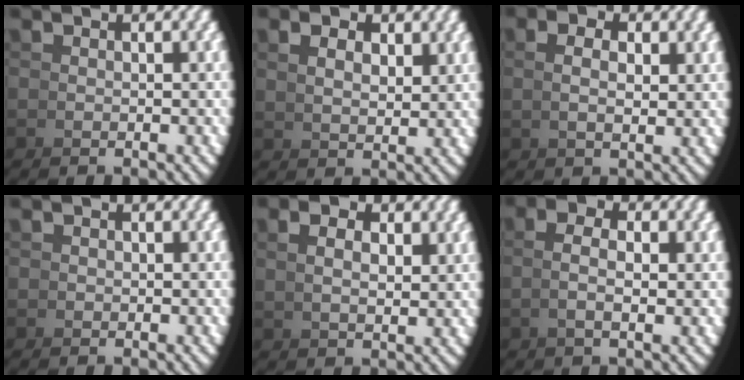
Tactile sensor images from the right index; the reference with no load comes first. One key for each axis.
{"total": 2.1, "fx": 1.9, "fy": -0.2, "fz": 0.9, "tx": -0.007, "ty": -0.004, "tz": 0.047}
{"total": 1.7, "fx": 1.1, "fy": -0.3, "fz": 1.2, "tx": -0.015, "ty": 0.002, "tz": 0.025}
{"total": 0.0}
{"total": 2.0, "fx": 1.6, "fy": -0.2, "fz": 1.1, "tx": -0.008, "ty": 0.000, "tz": 0.039}
{"total": 1.9, "fx": 0.6, "fy": -0.2, "fz": 1.8, "tx": -0.036, "ty": 0.003, "tz": 0.013}